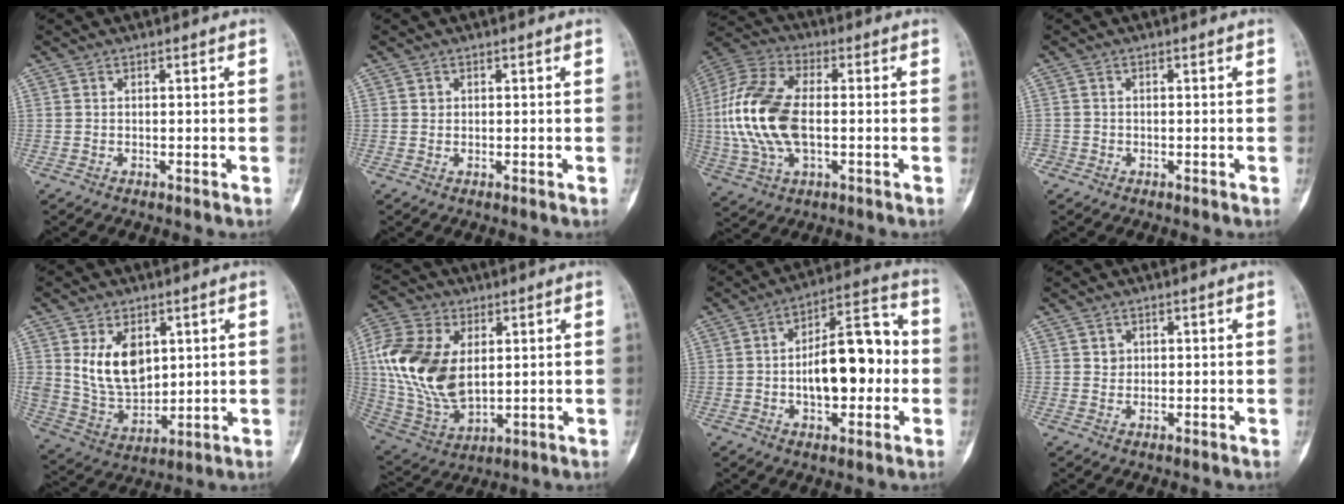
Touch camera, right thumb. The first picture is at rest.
{"total": 0.7, "force": [0.2, 0.7, 0.2], "torque": [0.002, 0.002, 0.004]}
{"total": 18.0, "force": [-0.6, 9.8, 15.0], "torque": [-0.328, 0.014, -0.011]}
{"total": 1.3, "force": [-0.7, 1.1, 0.0], "torque": [0.005, 0.006, -0.018]}
{"total": 12.3, "force": [3.9, 8.2, 8.3], "torque": [-0.122, -0.025, 0.092]}
{"total": 19.1, "force": [3.0, 12.1, 14.5], "torque": [-0.288, -0.012, 0.065]}
{"total": 15.7, "force": [-1.0, 7.8, 13.6], "torque": [-0.180, 0.035, -0.020]}
{"total": 1.6, "force": [0.6, 1.4, 0.4], "torque": [0.002, -0.001, 0.008]}